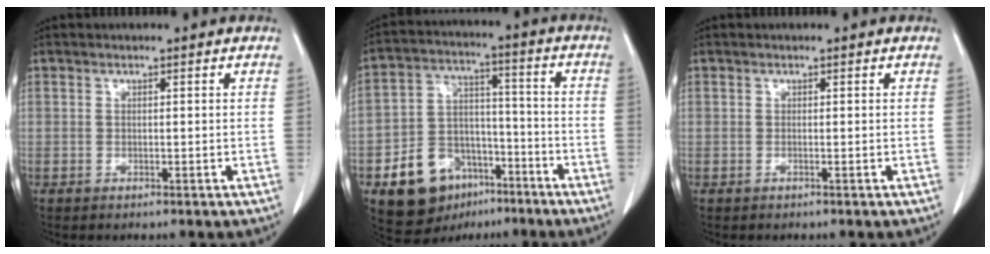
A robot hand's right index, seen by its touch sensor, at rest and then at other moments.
{"total": 12.9, "force": [-7.1, 8.9, 5.9], "torque": [-0.109, 0.030, -0.112]}
{"total": 0.0}